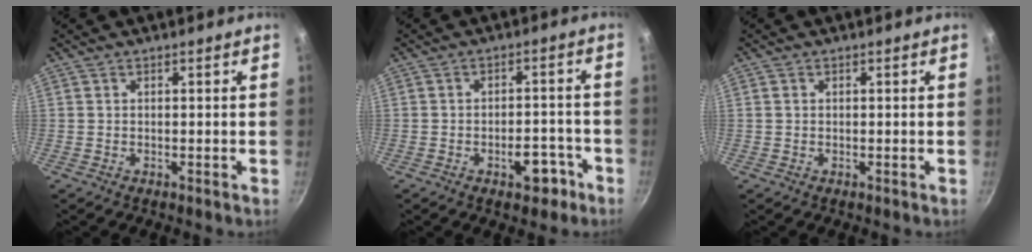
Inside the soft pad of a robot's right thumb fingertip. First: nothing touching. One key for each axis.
{"total": 7.9, "fx": -4.4, "fy": 4.2, "fz": 5.0, "tx": -0.034, "ty": 0.046, "tz": -0.052}
{"total": 0.7, "fx": 0.1, "fy": 0.6, "fz": 0.3, "tx": -0.002, "ty": 0.003, "tz": 0.000}